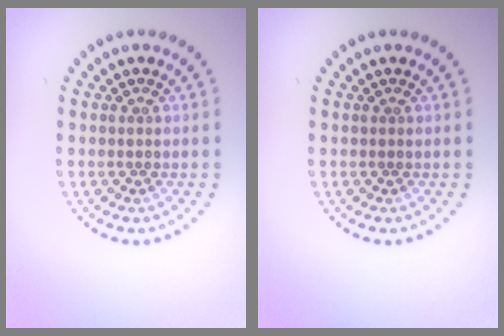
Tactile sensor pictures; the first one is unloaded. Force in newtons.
{"total": 0.0}